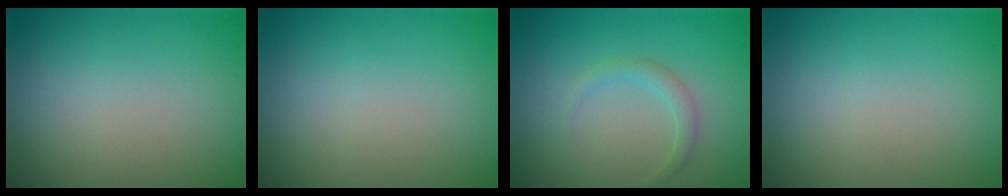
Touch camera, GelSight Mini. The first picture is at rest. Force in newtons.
{"total": 0.0}
{"total": 1.3, "press": 1.3, "slide": 0.1}
{"total": 0.0}